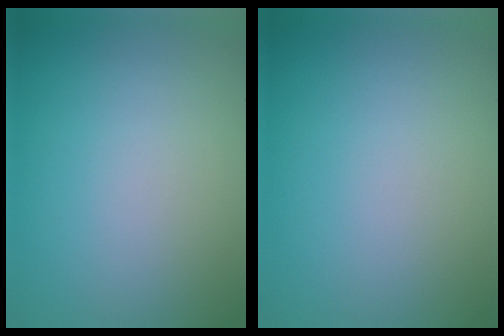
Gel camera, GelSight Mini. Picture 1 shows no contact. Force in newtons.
{"total": 0.0}